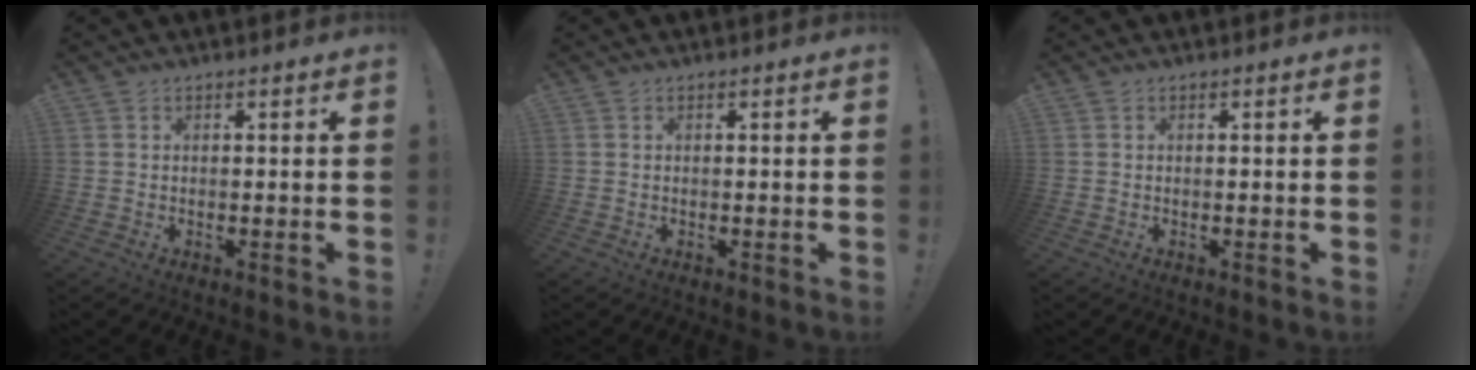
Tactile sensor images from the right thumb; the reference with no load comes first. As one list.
[{"total": 0.0}, {"total": 0.0}]